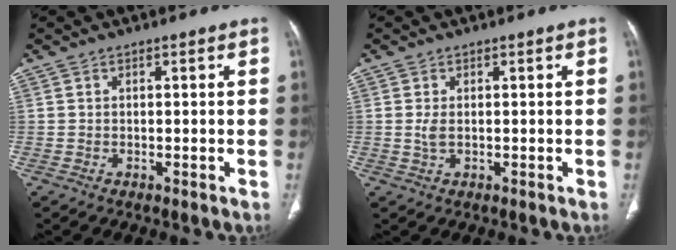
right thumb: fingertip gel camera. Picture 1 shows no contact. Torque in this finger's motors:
{"motor_torque": [-0.03, -0.03, 0.10, 0.08, 0.00]}